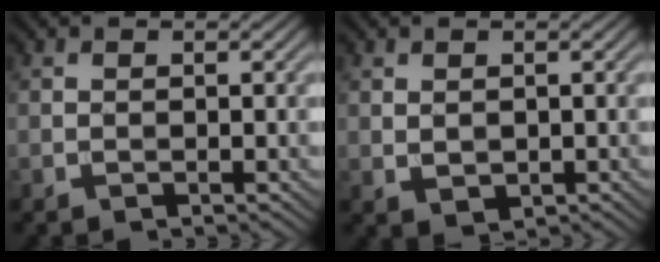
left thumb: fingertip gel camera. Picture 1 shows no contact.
{"total": 1.4, "force": [0.3, 1.0, 1.0], "torque": [-0.022, -0.005, 0.012]}